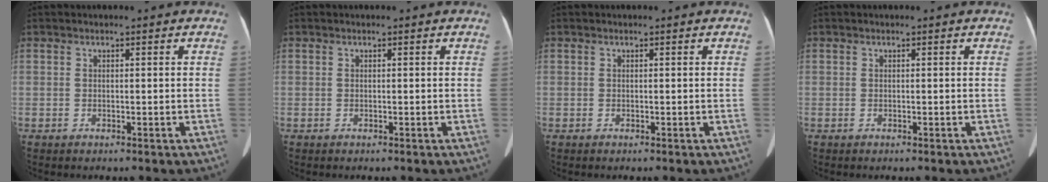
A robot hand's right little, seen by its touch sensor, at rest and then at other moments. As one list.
[{"total": 0.0}, {"total": 0.0}, {"total": 0.0}]